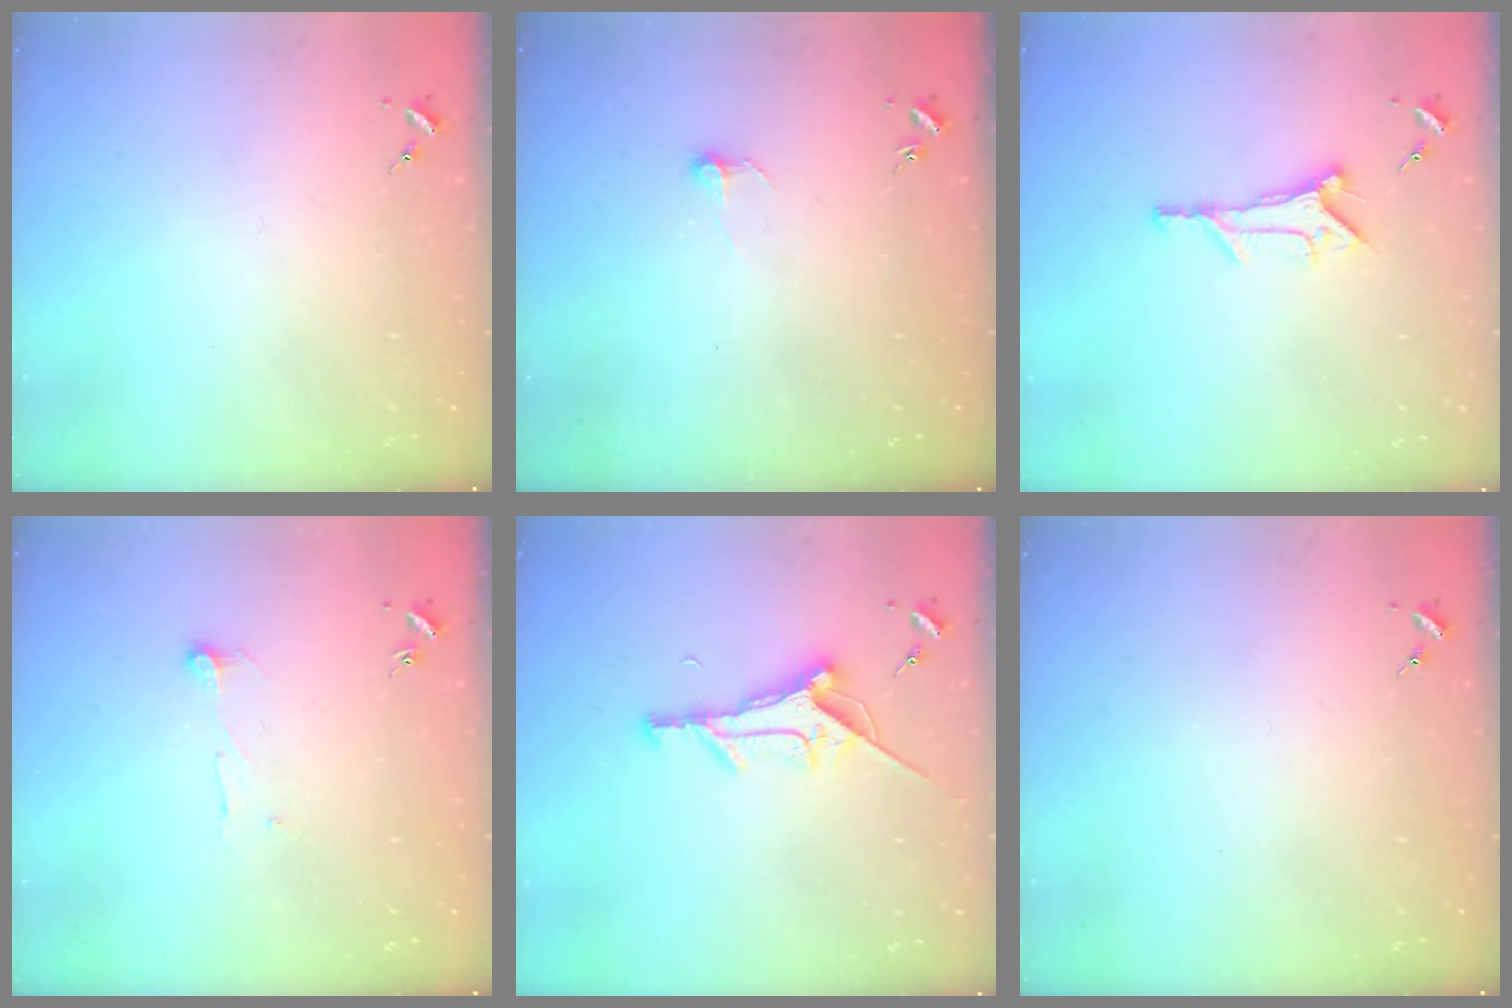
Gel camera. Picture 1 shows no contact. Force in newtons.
{"total": 4.6, "press": 4.6, "slide": 0.4}
{"total": 8.3, "press": 8.3, "slide": 0.4}
{"total": 5.4, "press": 5.4, "slide": 0.2}
{"total": 11.2, "press": 11.1, "slide": 1.1}
{"total": 0.0}